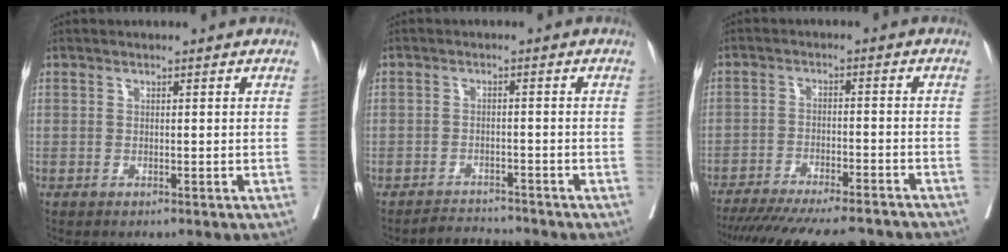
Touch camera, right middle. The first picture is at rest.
{"total": 2.8, "force": [-2.6, 0.2, -0.9], "torque": [0.020, -0.005, -0.041]}
{"total": 21.1, "force": [-18.8, 3.2, 9.0], "torque": [-0.152, -0.034, -0.260]}